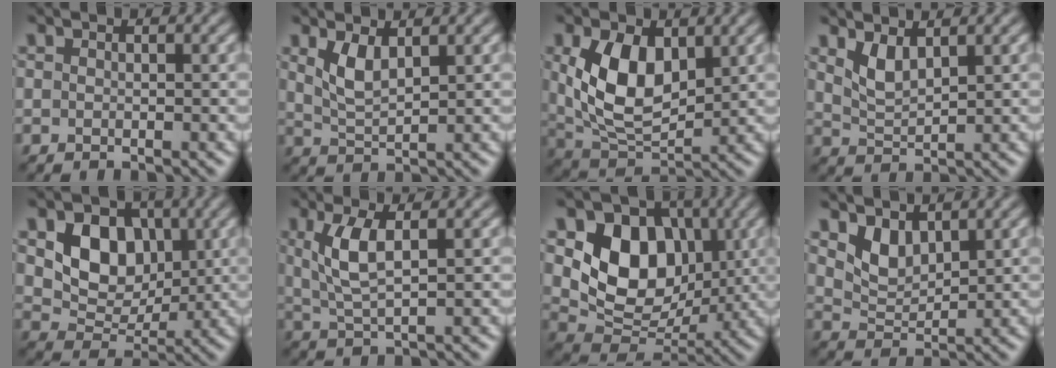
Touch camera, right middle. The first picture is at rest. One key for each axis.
{"total": 2.2, "fx": 1.2, "fy": 0.8, "fz": 1.7, "tx": -0.045, "ty": -0.008, "tz": 0.029}
{"total": 6.9, "fx": 1.5, "fy": 4.1, "fz": 5.4, "tx": -0.114, "ty": -0.005, "tz": 0.034}
{"total": 2.0, "fx": 1.3, "fy": 0.6, "fz": 1.3, "tx": -0.036, "ty": -0.011, "tz": 0.034}
{"total": 5.6, "fx": 1.4, "fy": 4.4, "fz": 3.2, "tx": -0.061, "ty": -0.006, "tz": 0.021}
{"total": 3.6, "fx": 1.0, "fy": 1.1, "fz": 3.3, "tx": -0.078, "ty": -0.001, "tz": 0.025}
{"total": 8.1, "fx": 1.7, "fy": 6.4, "fz": 4.6, "tx": -0.076, "ty": -0.010, "tz": 0.028}
{"total": 2.4, "fx": 1.6, "fy": 1.3, "fz": 1.1, "tx": -0.033, "ty": -0.012, "tz": 0.037}